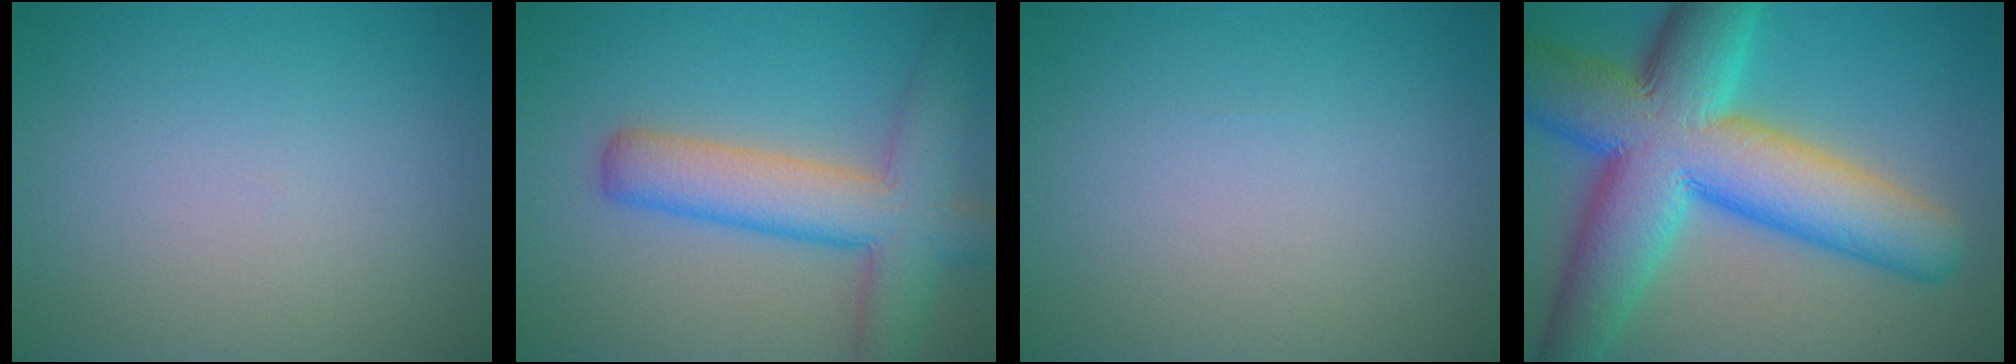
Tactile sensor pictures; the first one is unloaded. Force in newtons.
{"total": 7.3, "press": 7.3, "slide": 0.3}
{"total": 0.0}
{"total": 14.4, "press": 14.4, "slide": 0.3}